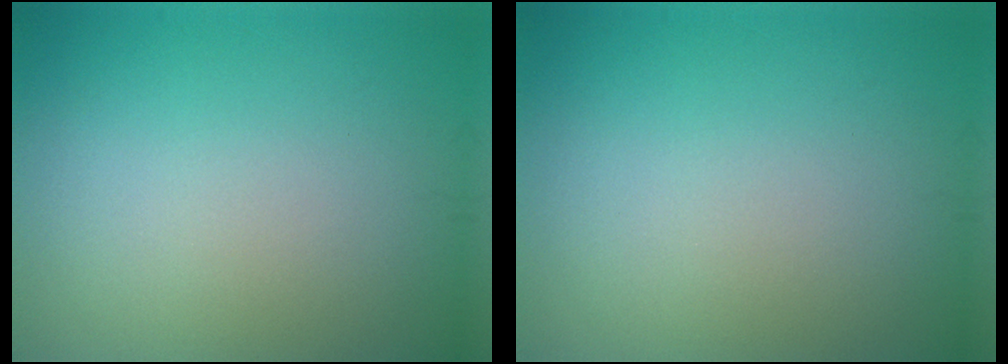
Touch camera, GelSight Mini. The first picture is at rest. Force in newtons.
{"total": 0.0}